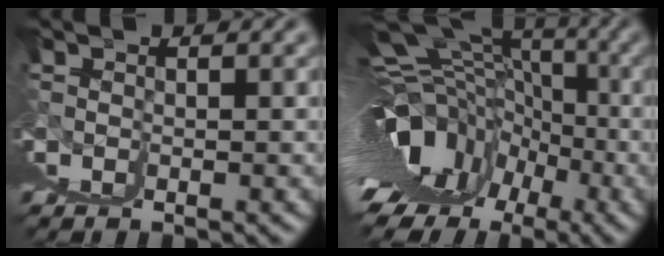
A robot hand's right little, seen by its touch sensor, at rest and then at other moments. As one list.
[{"total": 9.6, "force": [0.0, 3.2, 9.1], "torque": [-0.119, 0.005, 0.022]}]